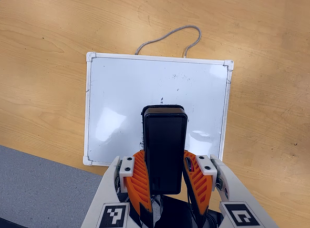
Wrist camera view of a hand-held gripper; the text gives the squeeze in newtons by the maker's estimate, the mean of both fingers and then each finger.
{"total": 7.6, "left": 6.4, "right": 8.8}